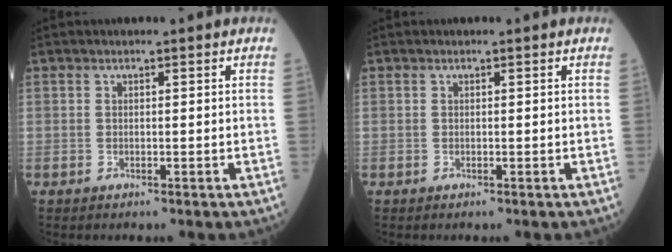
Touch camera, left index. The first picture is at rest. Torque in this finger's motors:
{"motor_torque": [0.00, 0.00, -0.01, 0.00]}